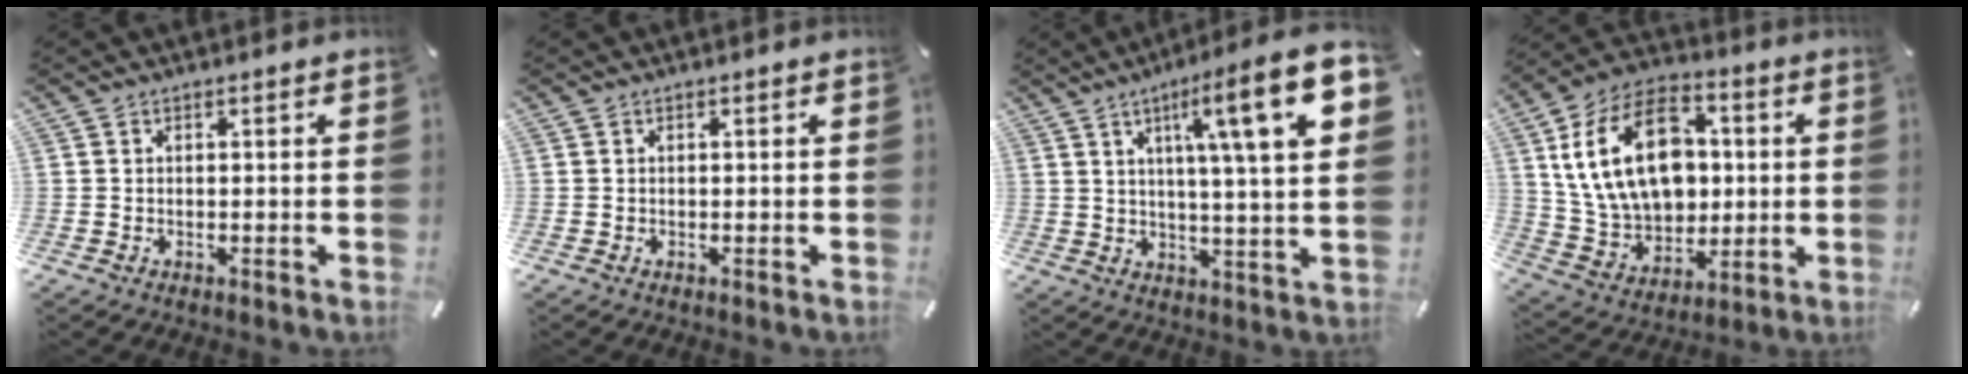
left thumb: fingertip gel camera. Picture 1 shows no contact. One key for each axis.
{"total": 0.0}
{"total": 17.6, "fx": 6.5, "fy": 2.3, "fz": 16.1, "tx": -0.245, "ty": -0.030, "tz": 0.084}
{"total": 21.9, "fx": 3.7, "fy": 16.0, "fz": 14.4, "tx": -0.280, "ty": -0.001, "tz": 0.067}